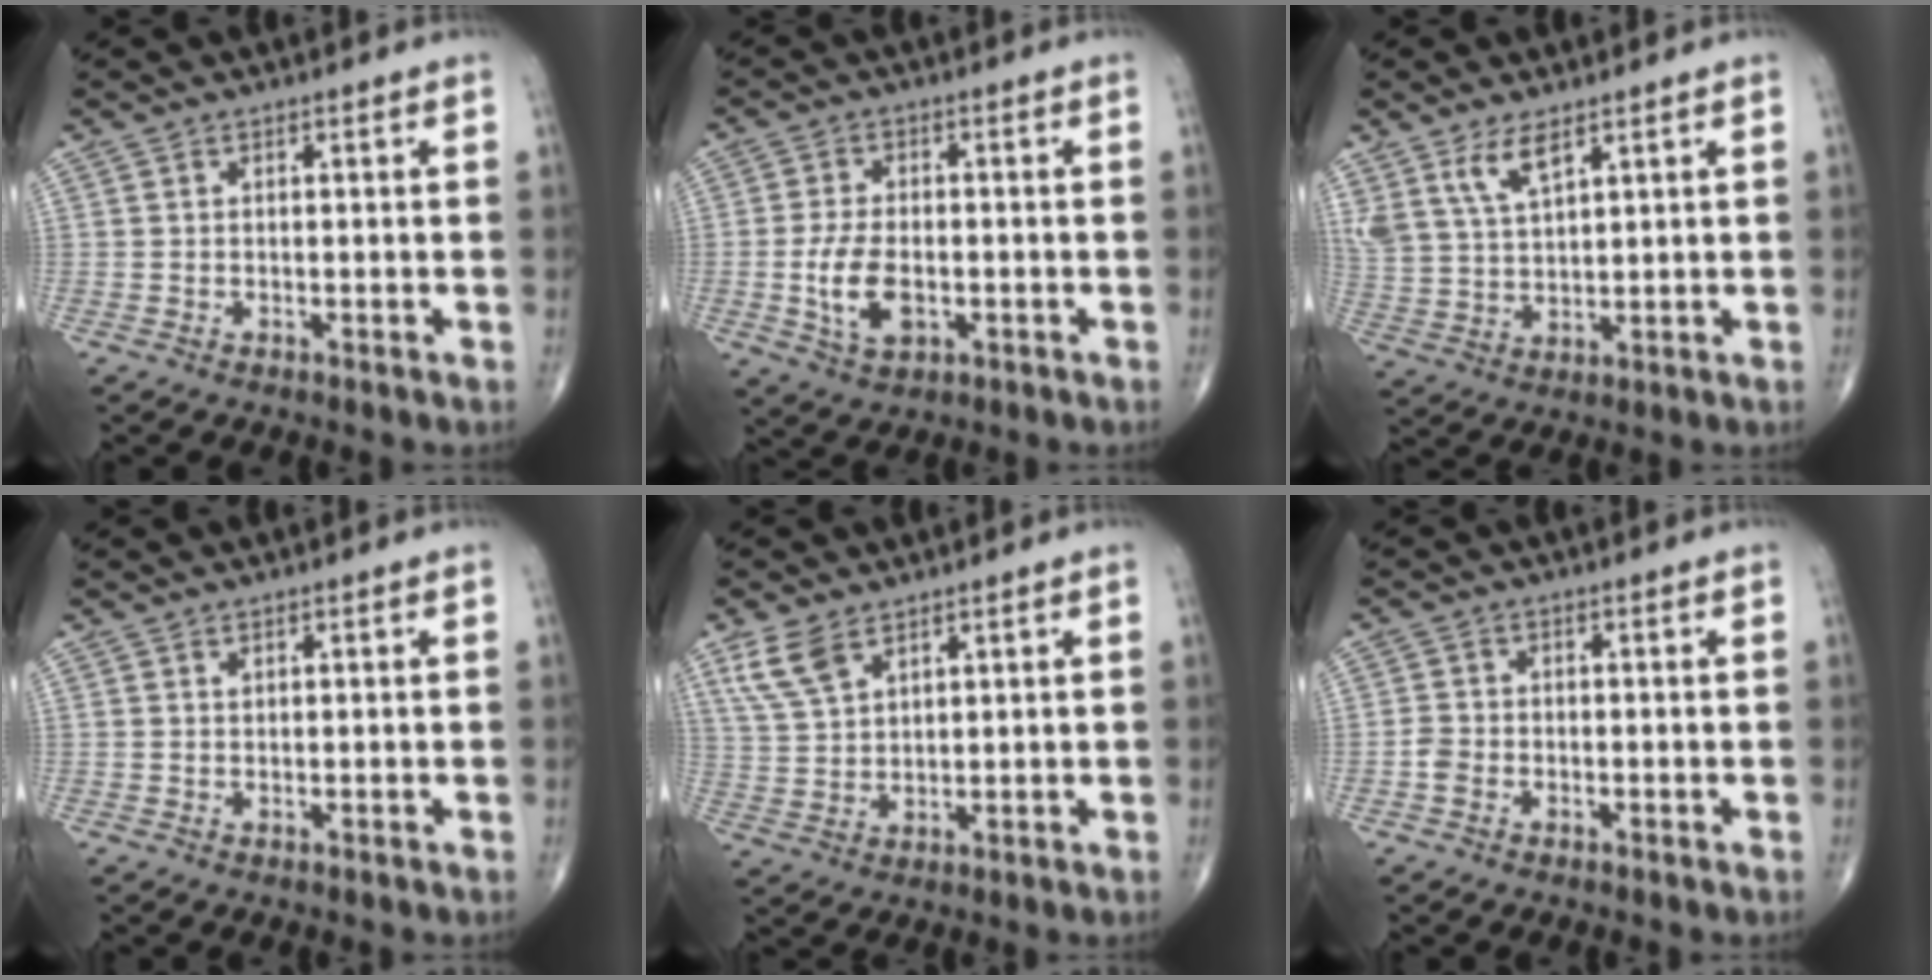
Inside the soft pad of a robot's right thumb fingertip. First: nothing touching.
{"total": 7.8, "force": [-1.7, 4.4, 6.2], "torque": [-0.118, -0.001, -0.027]}
{"total": 7.0, "force": [4.5, 2.7, 4.7], "torque": [-0.092, -0.021, 0.097]}
{"total": 0.6, "force": [0.4, 0.3, 0.3], "torque": [-0.004, 0.001, 0.007]}
{"total": 6.6, "force": [4.2, 3.3, 3.9], "torque": [-0.076, -0.012, 0.092]}
{"total": 2.2, "force": [-0.9, 1.7, 1.1], "torque": [-0.019, 0.008, -0.021]}